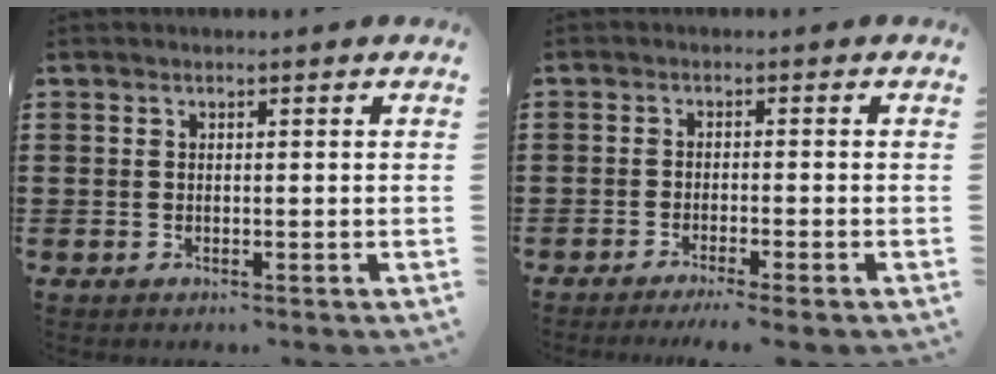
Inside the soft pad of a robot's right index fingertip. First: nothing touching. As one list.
[{"total": 1.8, "force": [-1.4, -0.3, 1.0], "torque": [-0.017, -0.001, -0.026]}]